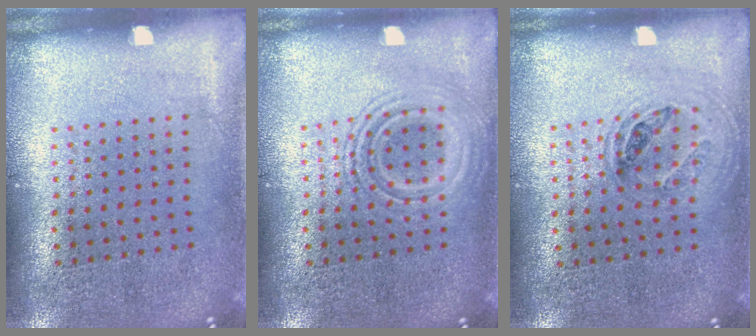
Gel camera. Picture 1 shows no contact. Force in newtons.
{"total": 1.6, "press": 1.6, "slide": 0.3}
{"total": 1.0, "press": 0.9, "slide": 0.4}